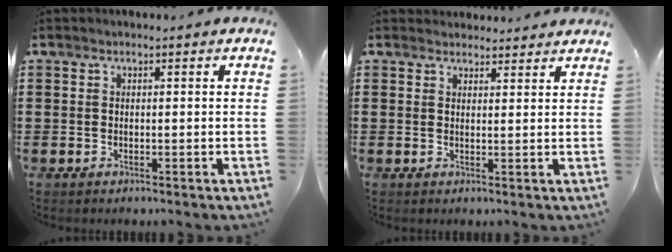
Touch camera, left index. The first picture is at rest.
{"total": 2.1, "force": [1.9, 0.6, -0.3], "torque": [-0.002, 0.000, 0.038]}